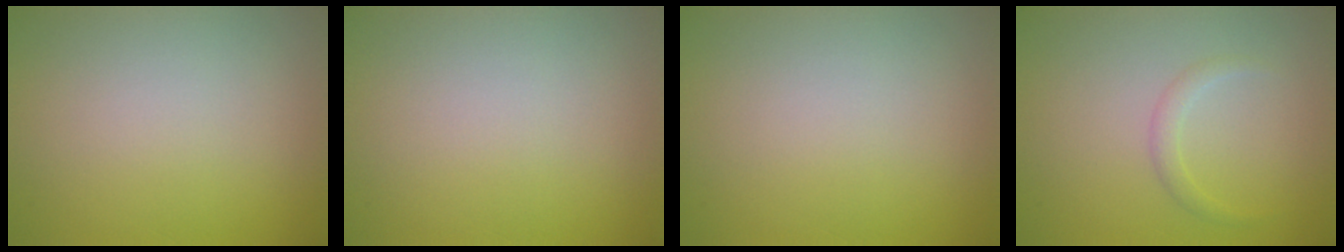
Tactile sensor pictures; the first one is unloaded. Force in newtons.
{"total": 0.0}
{"total": 0.0}
{"total": 1.1, "press": 1.1, "slide": 0.1}